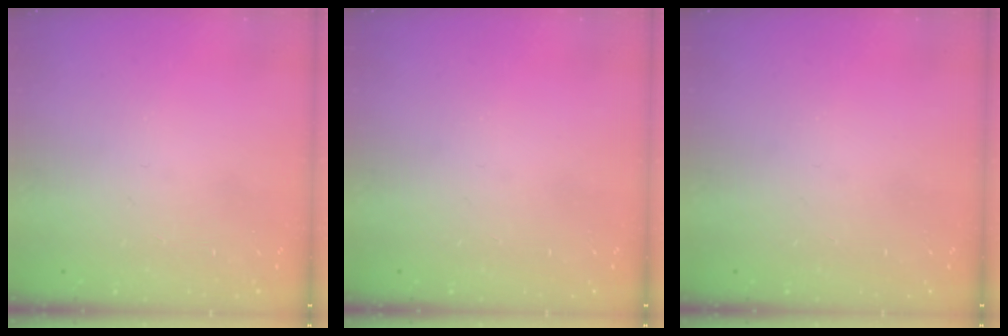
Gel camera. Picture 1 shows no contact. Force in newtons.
{"total": 0.0}
{"total": 0.0}